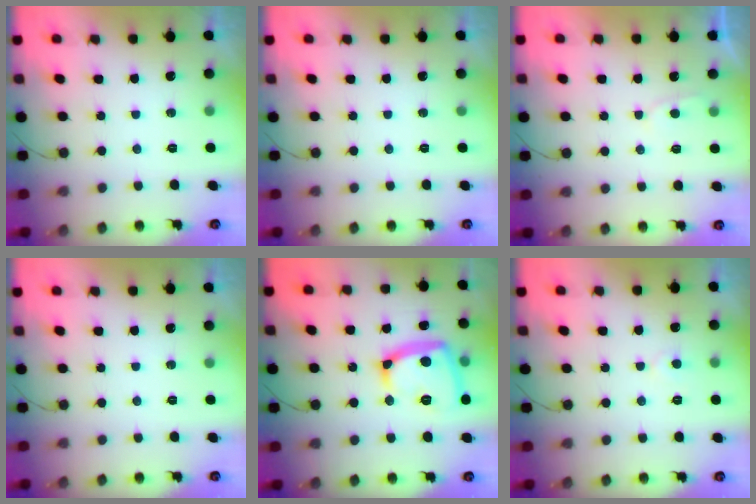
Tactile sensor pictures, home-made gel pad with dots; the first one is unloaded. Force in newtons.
{"total": 0.0}
{"total": 2.0, "press": 2.0, "slide": 0.2}
{"total": 0.0}
{"total": 16.1, "press": 16.0, "slide": 1.6}
{"total": 2.9, "press": 2.9, "slide": 0.3}